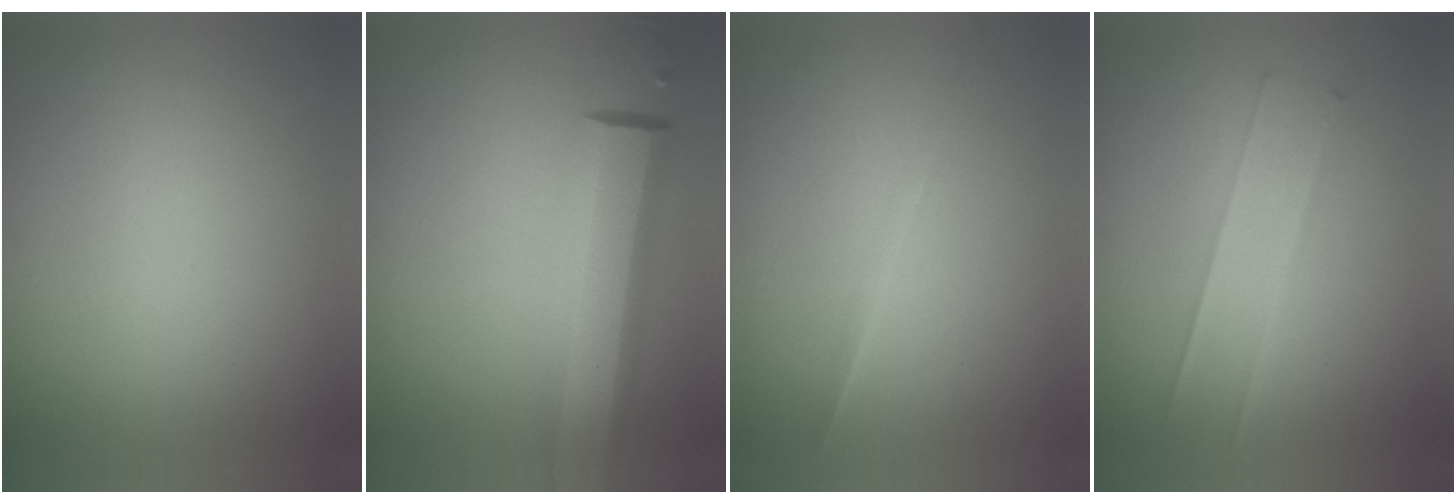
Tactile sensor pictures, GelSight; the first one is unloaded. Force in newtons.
{"total": 8.1}
{"total": 2.1}
{"total": 2.0}